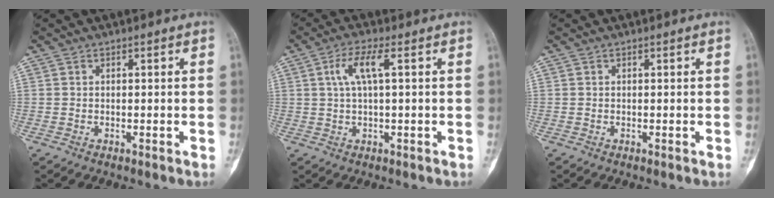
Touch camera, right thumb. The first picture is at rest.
{"total": 5.2, "force": [1.4, 1.1, 4.9], "torque": [-0.113, 0.014, 0.030]}
{"total": 0.0}